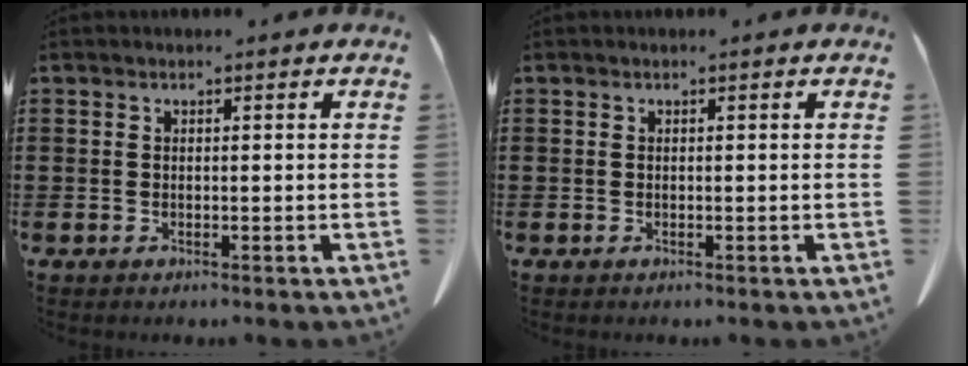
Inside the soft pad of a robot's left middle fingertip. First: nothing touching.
{"total": 0.0}